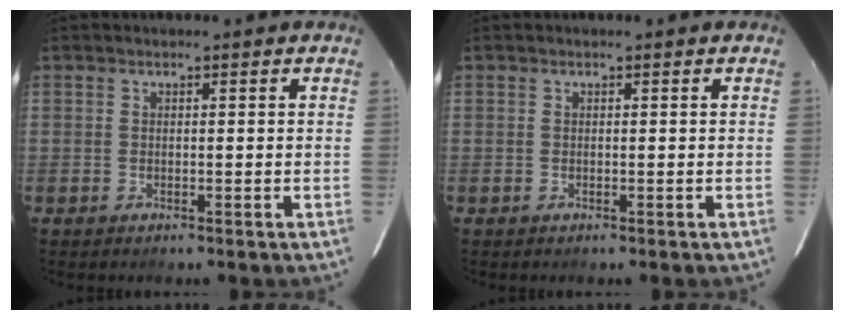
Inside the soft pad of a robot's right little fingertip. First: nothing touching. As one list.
[{"total": 0.0}]